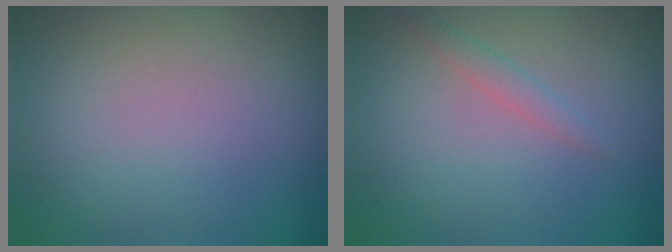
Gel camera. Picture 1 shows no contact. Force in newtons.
{"total": 1.1, "press": 1.1, "slide": 0.2}